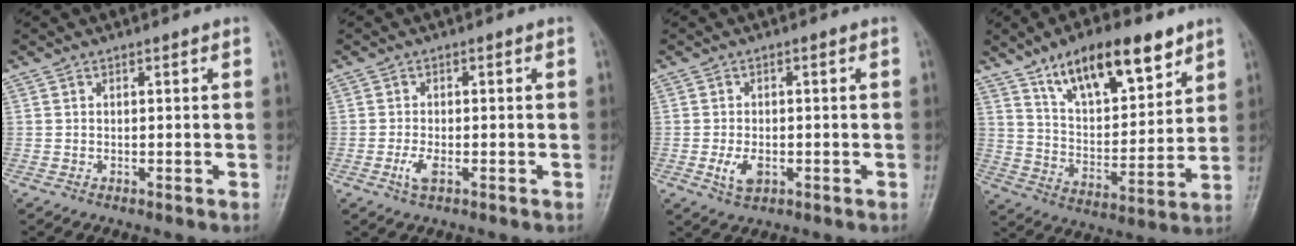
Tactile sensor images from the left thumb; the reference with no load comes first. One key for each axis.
{"total": 2.8, "fx": -1.1, "fy": 1.0, "fz": 2.3, "tx": -0.056, "ty": 0.002, "tz": -0.020}
{"total": 4.1, "fx": -1.2, "fy": 2.3, "fz": 3.1, "tx": -0.059, "ty": 0.002, "tz": -0.017}
{"total": 17.8, "fx": 11.2, "fy": 7.2, "fz": 11.9, "tx": -0.152, "ty": -0.051, "tz": 0.195}